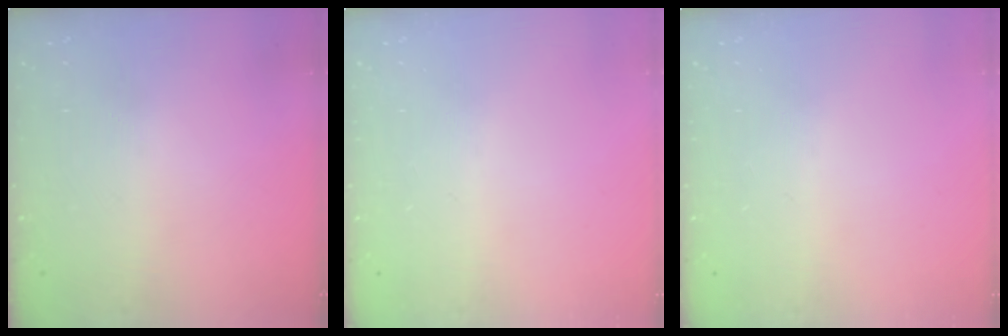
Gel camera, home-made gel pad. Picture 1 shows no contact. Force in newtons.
{"total": 0.0}
{"total": 0.0}